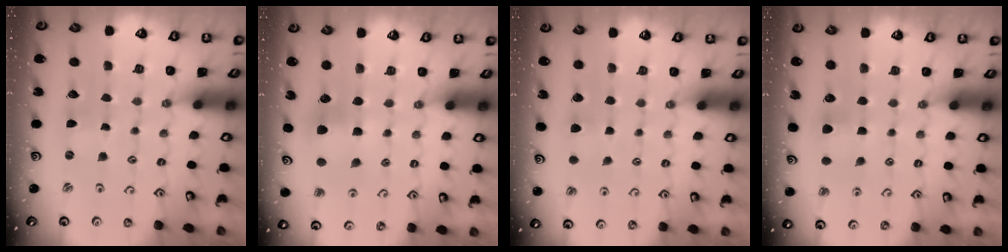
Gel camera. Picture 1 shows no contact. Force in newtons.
{"total": 5.6, "press": 5.6, "slide": 0.6}
{"total": 3.9, "press": 3.9, "slide": 0.7}
{"total": 5.5, "press": 5.5, "slide": 0.7}